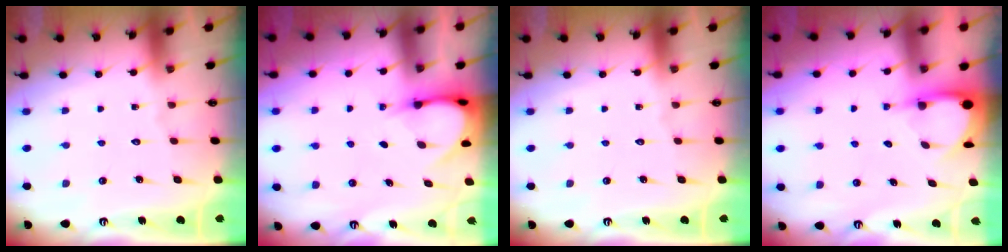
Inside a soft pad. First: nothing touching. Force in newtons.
{"total": 4.3, "press": 4.3, "slide": 0.4}
{"total": 0.0}
{"total": 3.6, "press": 3.6, "slide": 0.3}